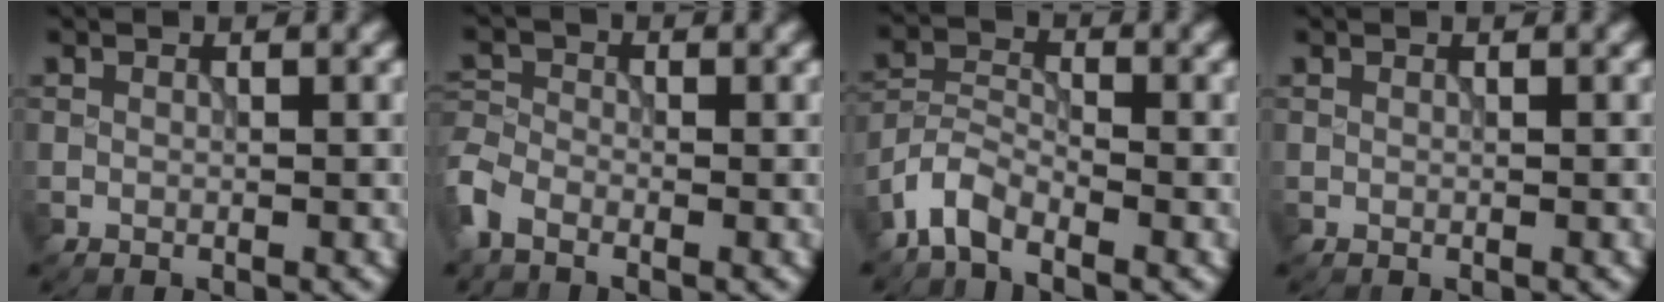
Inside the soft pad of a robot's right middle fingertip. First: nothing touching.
{"total": 3.2, "force": [-2.2, 1.6, 1.6], "torque": [-0.041, -0.003, -0.065]}
{"total": 3.6, "force": [-2.7, 1.3, 1.8], "torque": [-0.037, 0.004, -0.069]}
{"total": 0.0}